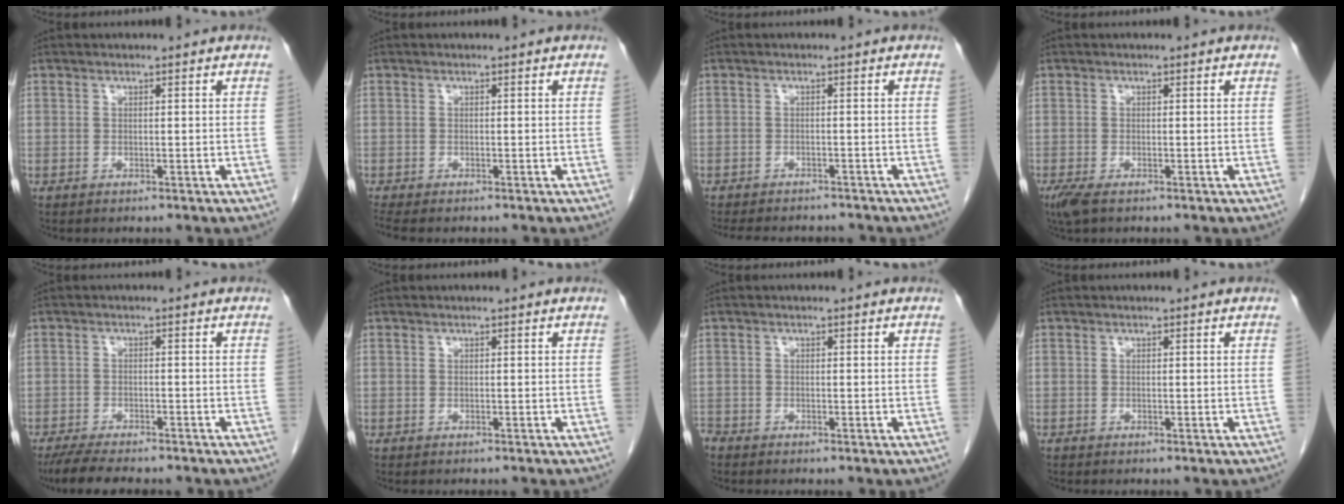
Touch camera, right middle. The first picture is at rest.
{"total": 2.4, "force": [-2.1, 0.4, 1.1], "torque": [-0.019, -0.008, -0.034]}
{"total": 9.8, "force": [-8.8, 2.9, 3.2], "torque": [-0.058, -0.002, -0.113]}
{"total": 2.8, "force": [-1.8, 0.9, 1.9], "torque": [-0.048, -0.010, -0.031]}
{"total": 8.0, "force": [-6.9, 1.4, 3.9], "torque": [-0.061, -0.017, -0.111]}
{"total": 1.6, "force": [-1.4, 0.2, 0.7], "torque": [-0.009, -0.002, -0.017]}
{"total": 1.1, "force": [-1.1, 0.1, 0.0], "torque": [-0.003, -0.004, -0.021]}
{"total": 0.0}